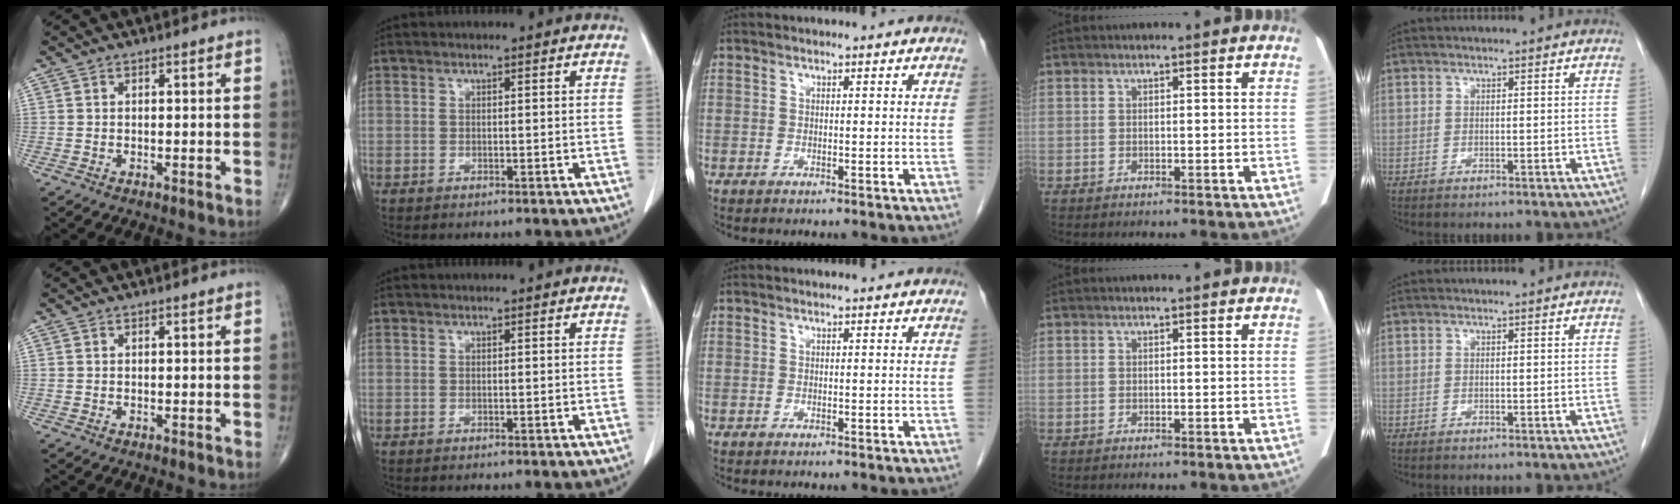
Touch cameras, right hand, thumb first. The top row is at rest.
{}